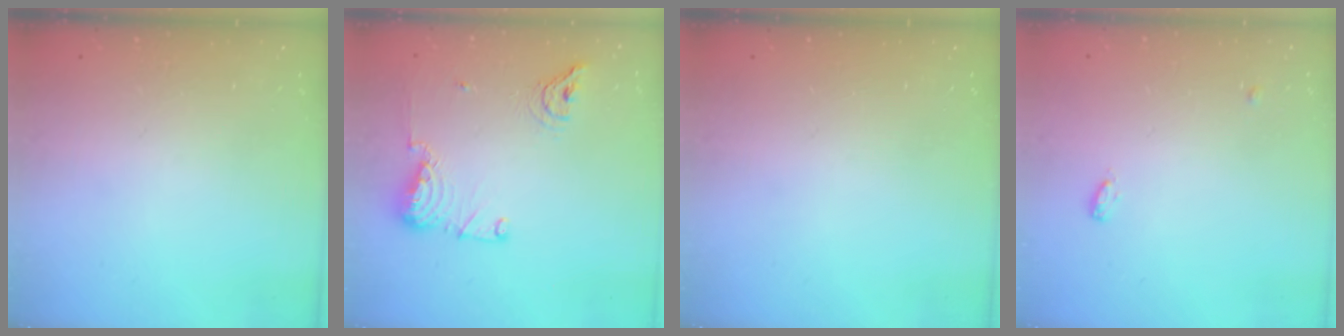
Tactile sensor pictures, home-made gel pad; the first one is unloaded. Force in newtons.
{"total": 11.6, "press": 11.5, "slide": 1.6}
{"total": 0.0}
{"total": 7.9, "press": 4.2, "slide": 6.7}